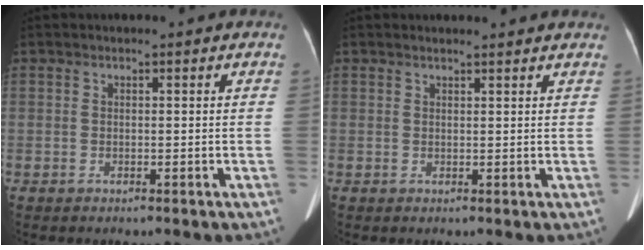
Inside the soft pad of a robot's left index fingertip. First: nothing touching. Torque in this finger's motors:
{"motor_torque": [-0.07, -0.01, -0.32, -0.04]}